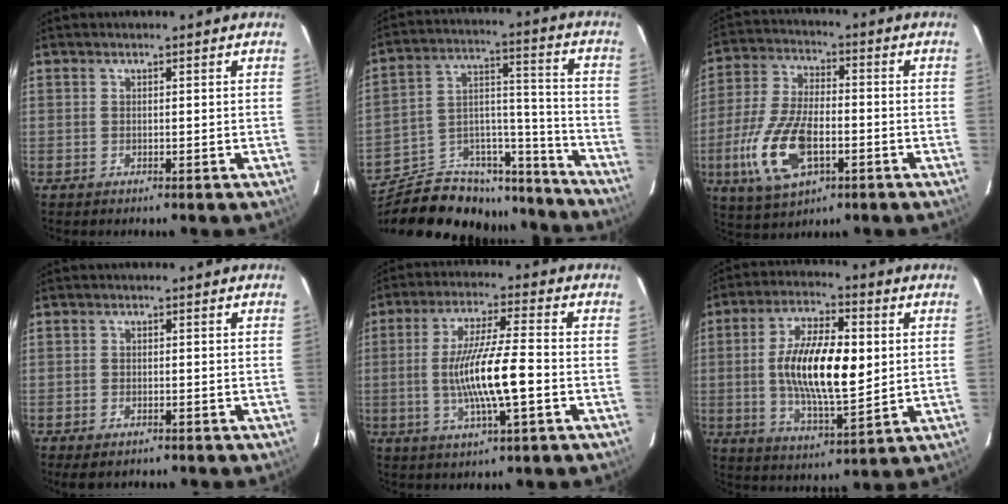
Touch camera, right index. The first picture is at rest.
{"total": 24.5, "force": [-19.8, 11.2, 9.2], "torque": [-0.172, 0.064, -0.276]}
{"total": 15.3, "force": [-5.0, 7.4, 12.5], "torque": [-0.274, -0.009, -0.087]}
{"total": 2.8, "force": [-2.0, 1.2, 1.5], "torque": [-0.037, -0.008, -0.036]}
{"total": 12.3, "force": [-2.2, 1.1, 12.1], "torque": [-0.226, -0.007, -0.037]}
{"total": 16.0, "force": [1.1, 5.8, 14.9], "torque": [-0.275, 0.003, 0.021]}